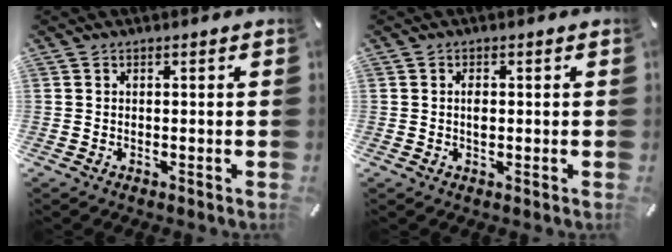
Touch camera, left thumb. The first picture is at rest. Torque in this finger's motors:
{"motor_torque": [0.51, 0.69, 0.54, 0.12, -0.03]}